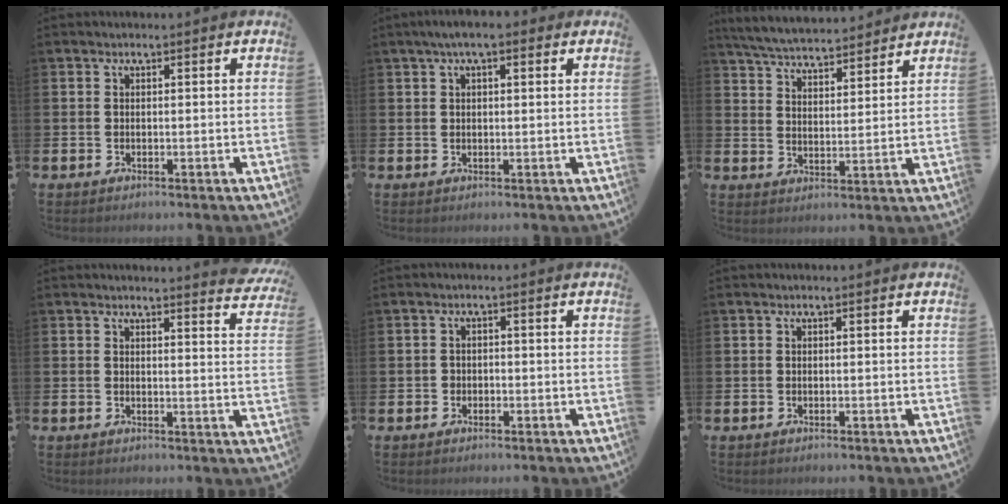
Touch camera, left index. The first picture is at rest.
{"total": 3.7, "force": [2.4, 1.4, 2.5], "torque": [-0.042, 0.002, 0.040]}
{"total": 5.8, "force": [5.7, 0.6, 0.8], "torque": [-0.039, -0.035, 0.102]}
{"total": 3.1, "force": [3.1, -0.2, 0.1], "torque": [0.016, -0.029, 0.051]}
{"total": 1.2, "force": [-0.6, 1.0, 0.2], "torque": [-0.005, 0.005, -0.015]}
{"total": 0.0}